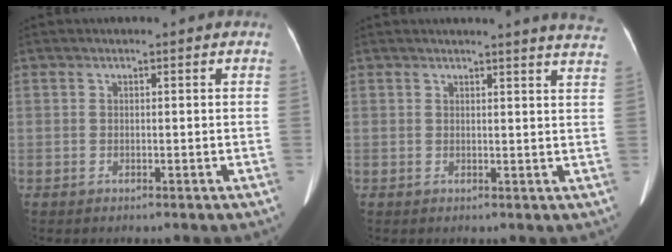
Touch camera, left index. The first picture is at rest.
{"total": 10.9, "force": [10.3, -0.3, 3.3], "torque": [-0.032, -0.068, 0.089]}